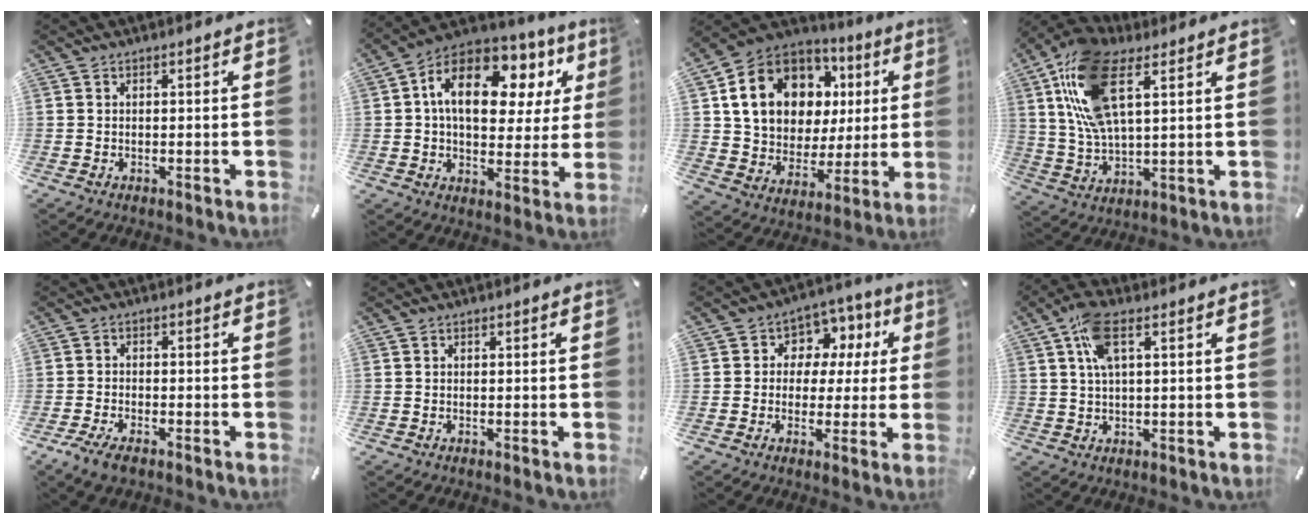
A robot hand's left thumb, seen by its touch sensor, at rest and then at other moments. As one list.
[{"total": 18.8, "force": [6.7, 11.7, 13.0], "torque": [-0.219, -0.014, 0.112]}, {"total": 17.0, "force": [6.0, 13.3, 8.8], "torque": [-0.159, -0.027, 0.117]}, {"total": 17.0, "force": [7.8, 7.9, 12.9], "torque": [-0.285, -0.003, 0.142]}, {"total": 3.7, "force": [-2.7, 1.3, 2.1], "torque": [-0.051, 0.006, -0.055]}, {"total": 0.0}, {"total": 8.0, "force": [1.5, 7.3, 3.1], "torque": [-0.050, -0.008, 0.025]}, {"total": 7.9, "force": [2.7, 2.8, 6.9], "torque": [-0.139, 0.007, 0.048]}]